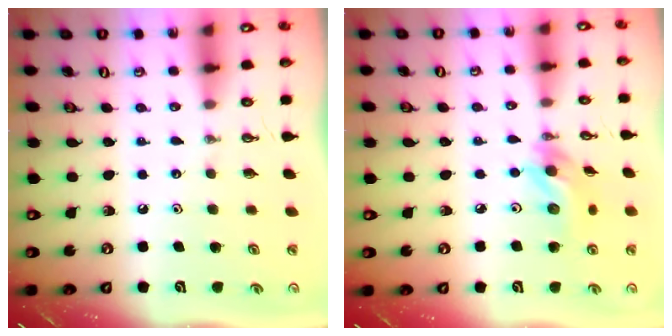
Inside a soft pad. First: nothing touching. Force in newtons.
{"total": 12.1, "press": 10.9, "slide": 5.3}